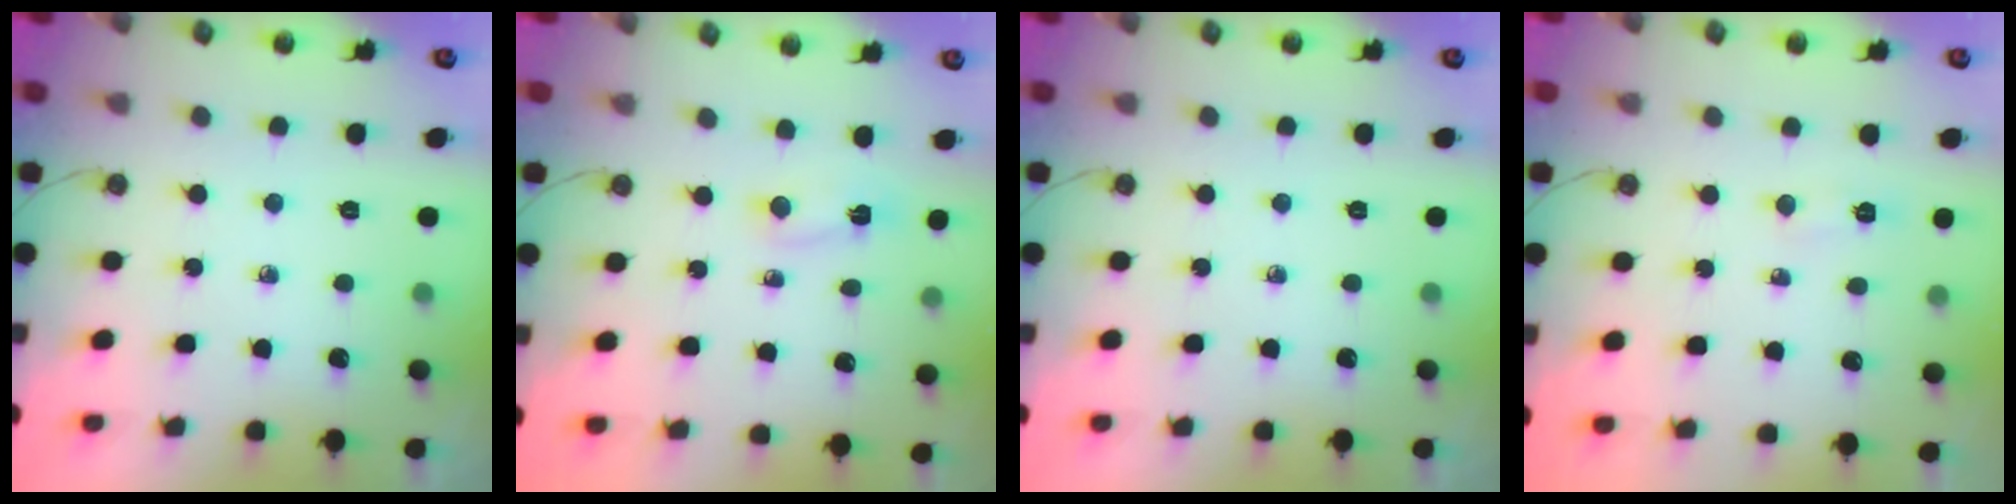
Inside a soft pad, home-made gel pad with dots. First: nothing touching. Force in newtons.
{"total": 3.8, "press": 3.8, "slide": 0.6}
{"total": 0.0}
{"total": 6.1, "press": 5.6, "slide": 2.6}